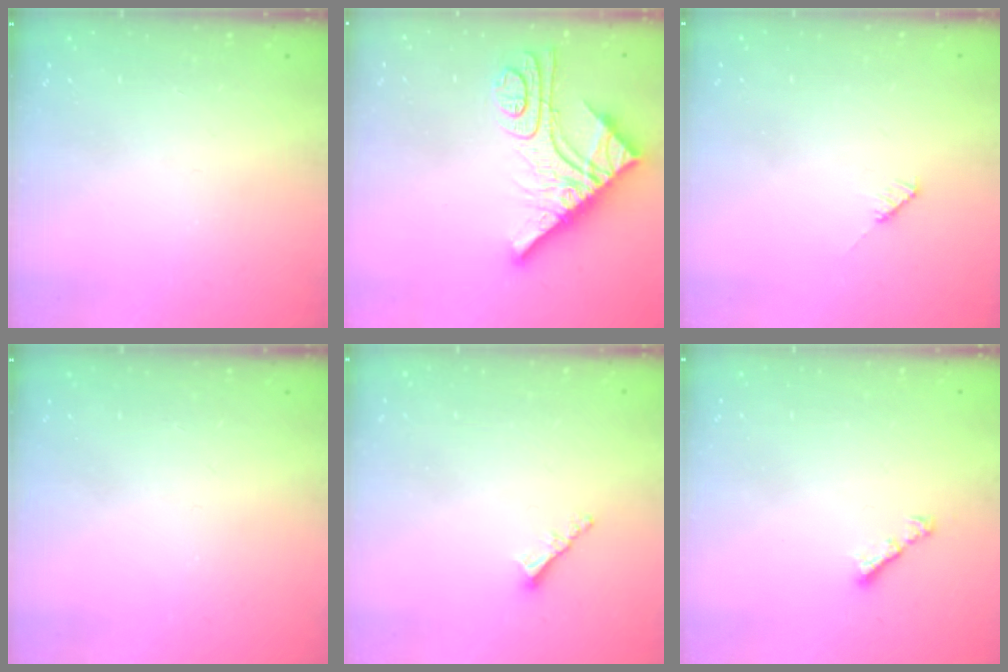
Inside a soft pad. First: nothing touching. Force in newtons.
{"total": 15.3, "press": 15.3, "slide": 1.4}
{"total": 3.0, "press": 3.0, "slide": 0.2}
{"total": 0.0}
{"total": 2.3, "press": 2.3, "slide": 0.1}
{"total": 2.8, "press": 2.8, "slide": 0.7}